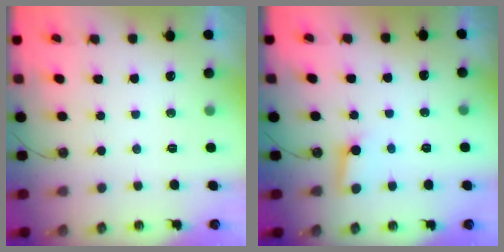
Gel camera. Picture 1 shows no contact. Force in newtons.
{"total": 2.9, "press": 2.9, "slide": 0.2}